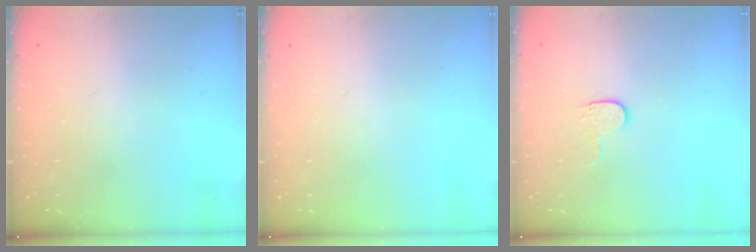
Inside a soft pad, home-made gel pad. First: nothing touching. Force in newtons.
{"total": 0.0}
{"total": 3.9, "press": 3.9, "slide": 0.4}